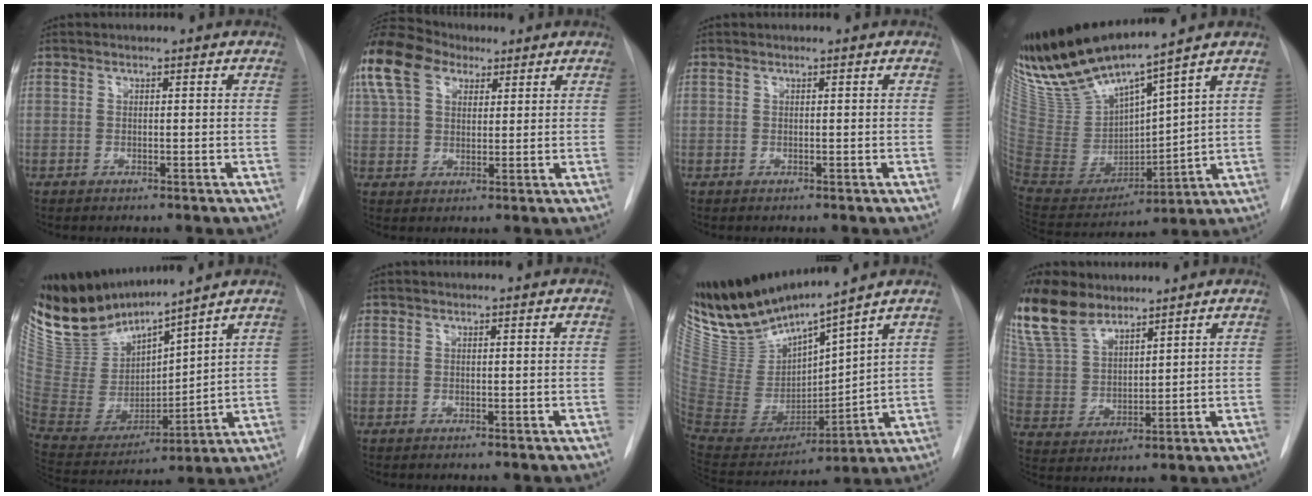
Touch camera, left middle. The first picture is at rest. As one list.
[{"total": 21.4, "force": [12.3, 13.7, 10.8], "torque": [-0.309, 0.090, 0.231]}, {"total": 0.0}, {"total": 15.1, "force": [13.3, 0.5, 7.1], "torque": [-0.143, -0.024, 0.273]}, {"total": 13.7, "force": [13.1, 1.6, 3.5], "torque": [-0.083, -0.016, 0.276]}, {"total": 0.0}, {"total": 14.5, "force": [13.5, 0.5, 5.4], "torque": [-0.116, -0.024, 0.279]}, {"total": 13.8, "force": [11.1, 5.8, 5.8], "torque": [-0.134, 0.016, 0.225]}]